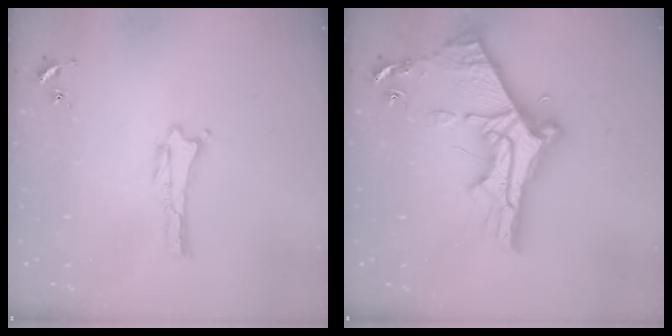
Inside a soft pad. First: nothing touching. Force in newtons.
{"total": 11.2, "press": 11.1, "slide": 1.2}